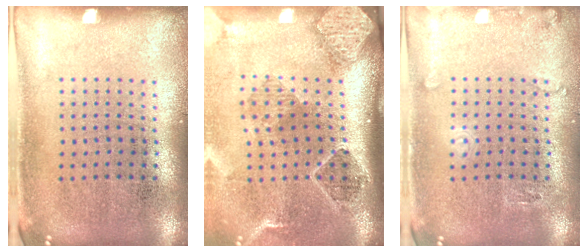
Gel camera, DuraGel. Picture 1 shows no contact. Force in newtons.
{"total": 2.8, "press": 2.0, "slide": 1.9}
{"total": 1.3, "press": 1.3, "slide": 0.2}